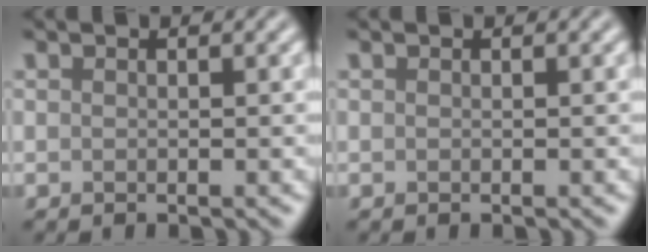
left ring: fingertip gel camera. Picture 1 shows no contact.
{"total": 0.0}